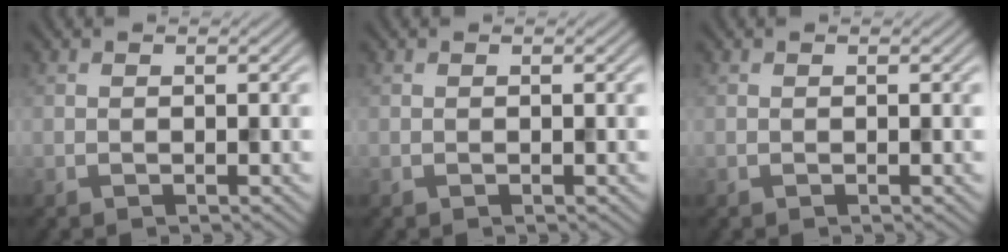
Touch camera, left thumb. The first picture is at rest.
{"total": 0.0}
{"total": 0.0}